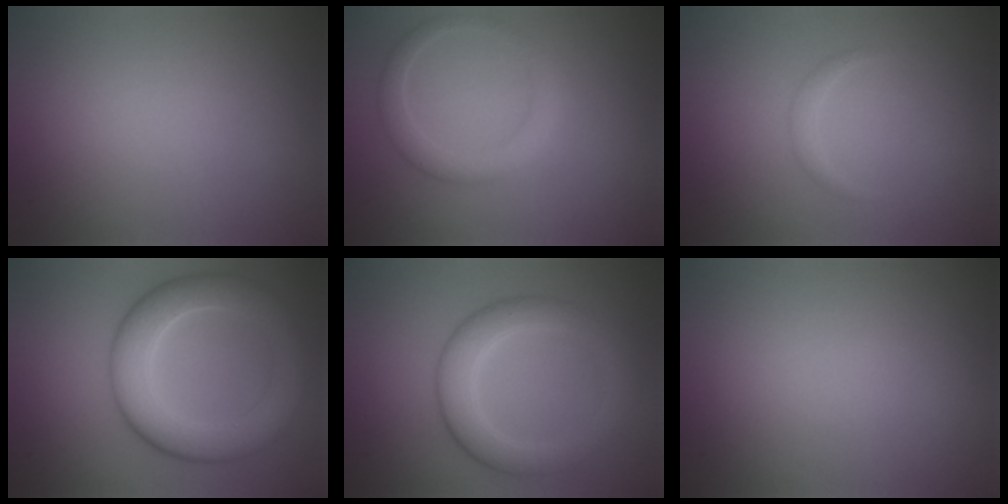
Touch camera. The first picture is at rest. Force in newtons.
{"total": 2.3, "press": 2.3, "slide": 0.2}
{"total": 0.8, "press": 0.8, "slide": 0.1}
{"total": 7.1, "press": 7.1, "slide": 0.4}
{"total": 4.5, "press": 4.5, "slide": 0.1}
{"total": 0.0}